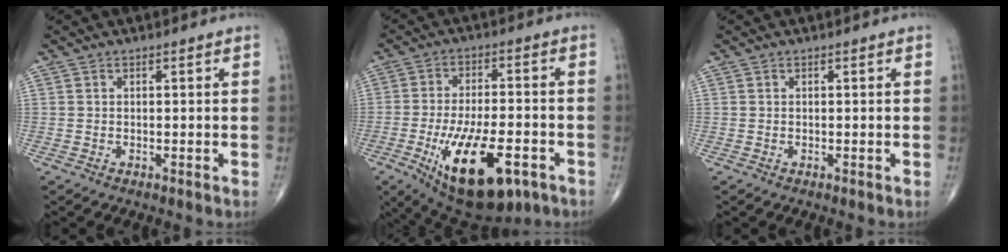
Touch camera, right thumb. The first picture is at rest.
{"total": 18.6, "force": [-7.7, 7.8, 15.1], "torque": [-0.256, 0.012, -0.104]}
{"total": 0.0}